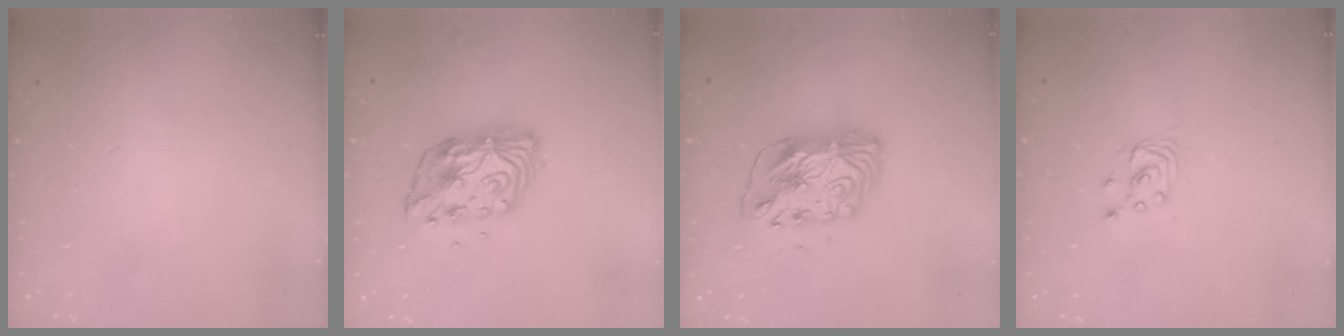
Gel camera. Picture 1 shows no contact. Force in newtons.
{"total": 12.5, "press": 12.5, "slide": 1.0}
{"total": 10.8, "press": 10.8, "slide": 1.0}
{"total": 2.8, "press": 2.8, "slide": 0.2}